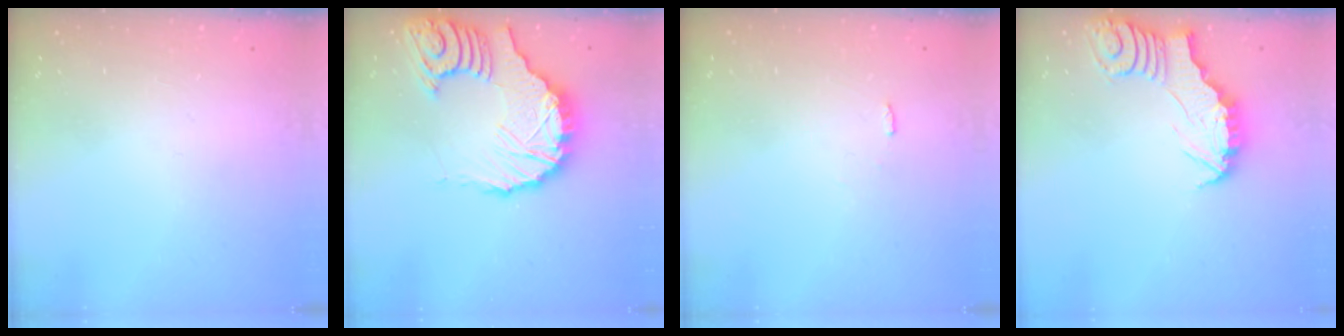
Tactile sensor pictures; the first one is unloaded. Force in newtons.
{"total": 16.1, "press": 16.0, "slide": 1.8}
{"total": 1.9, "press": 1.9, "slide": 0.1}
{"total": 2.6, "press": 2.6, "slide": 0.2}